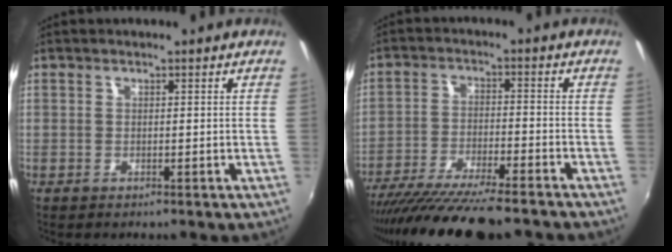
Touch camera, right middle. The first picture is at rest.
{"total": 17.1, "force": [-14.6, 1.8, 8.6], "torque": [-0.173, -0.045, -0.240]}